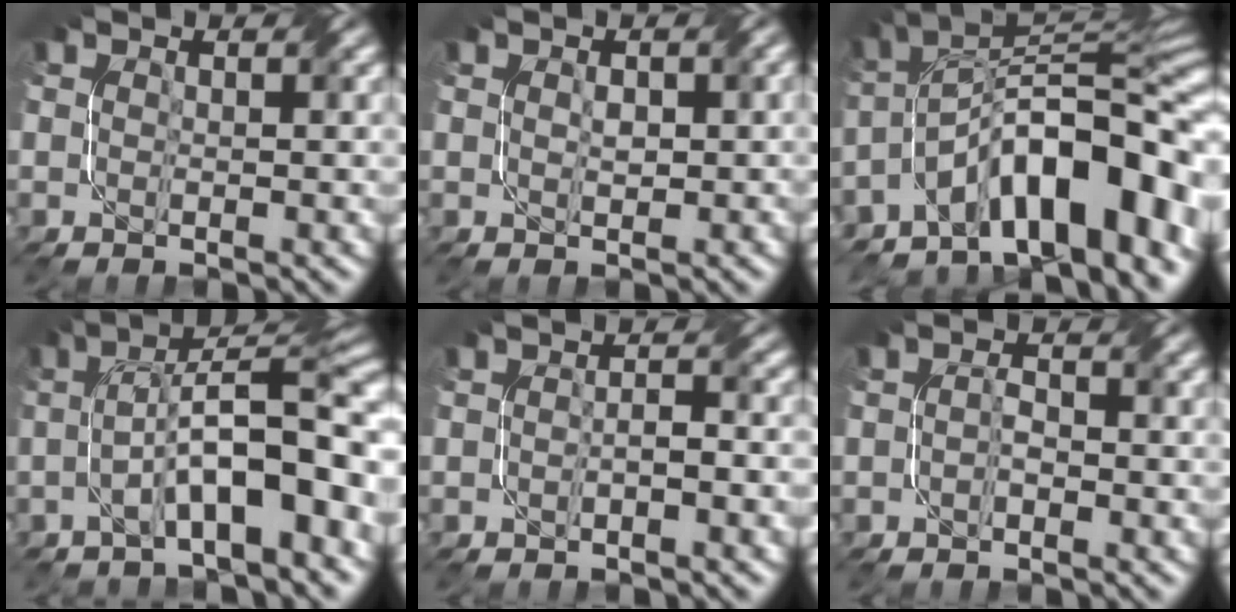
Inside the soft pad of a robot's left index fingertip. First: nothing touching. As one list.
[{"total": 1.3, "force": [0.1, 0.7, 1.1], "torque": [-0.017, 0.001, 0.006]}, {"total": 14.5, "force": [-6.4, 6.0, 11.5], "torque": [-0.153, 0.029, -0.107]}, {"total": 10.0, "force": [-2.1, 3.0, 9.3], "torque": [-0.139, 0.020, -0.035]}, {"total": 1.7, "force": [-0.9, 0.4, 1.4], "torque": [-0.022, 0.001, -0.017]}, {"total": 1.3, "force": [-0.8, 0.5, 0.9], "torque": [-0.017, 0.002, -0.014]}]